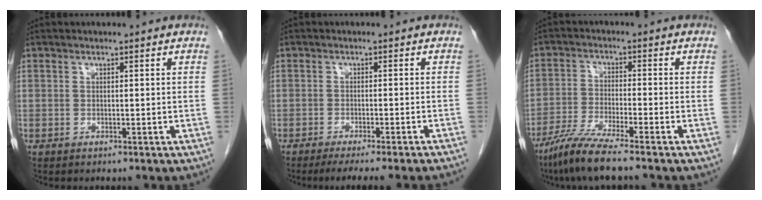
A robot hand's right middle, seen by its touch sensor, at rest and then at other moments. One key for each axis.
{"total": 9.1, "fx": -7.8, "fy": -1.0, "fz": 4.5, "tx": -0.032, "ty": -0.021, "tz": -0.107}
{"total": 7.2, "fx": -5.7, "fy": -0.6, "fz": 4.4, "tx": -0.086, "ty": -0.028, "tz": -0.111}